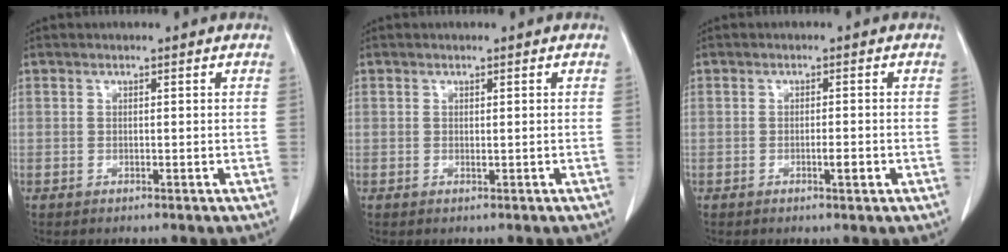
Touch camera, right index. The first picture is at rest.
{"total": 0.0}
{"total": 2.0, "force": [-0.8, 0.3, 1.8], "torque": [-0.029, 0.000, -0.011]}